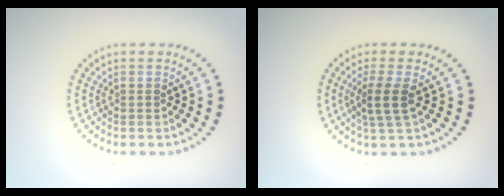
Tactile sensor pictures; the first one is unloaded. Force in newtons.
{"total": 2.5, "press": 2.0, "slide": 1.4}